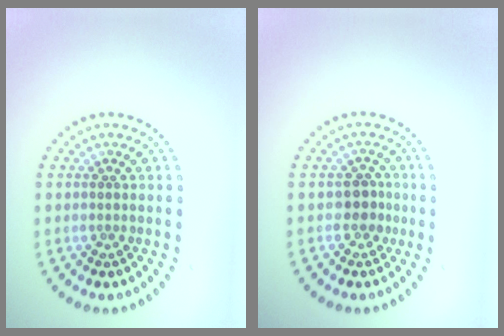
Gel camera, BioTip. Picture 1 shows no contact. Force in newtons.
{"total": 1.9, "press": 1.6, "slide": 1.1}